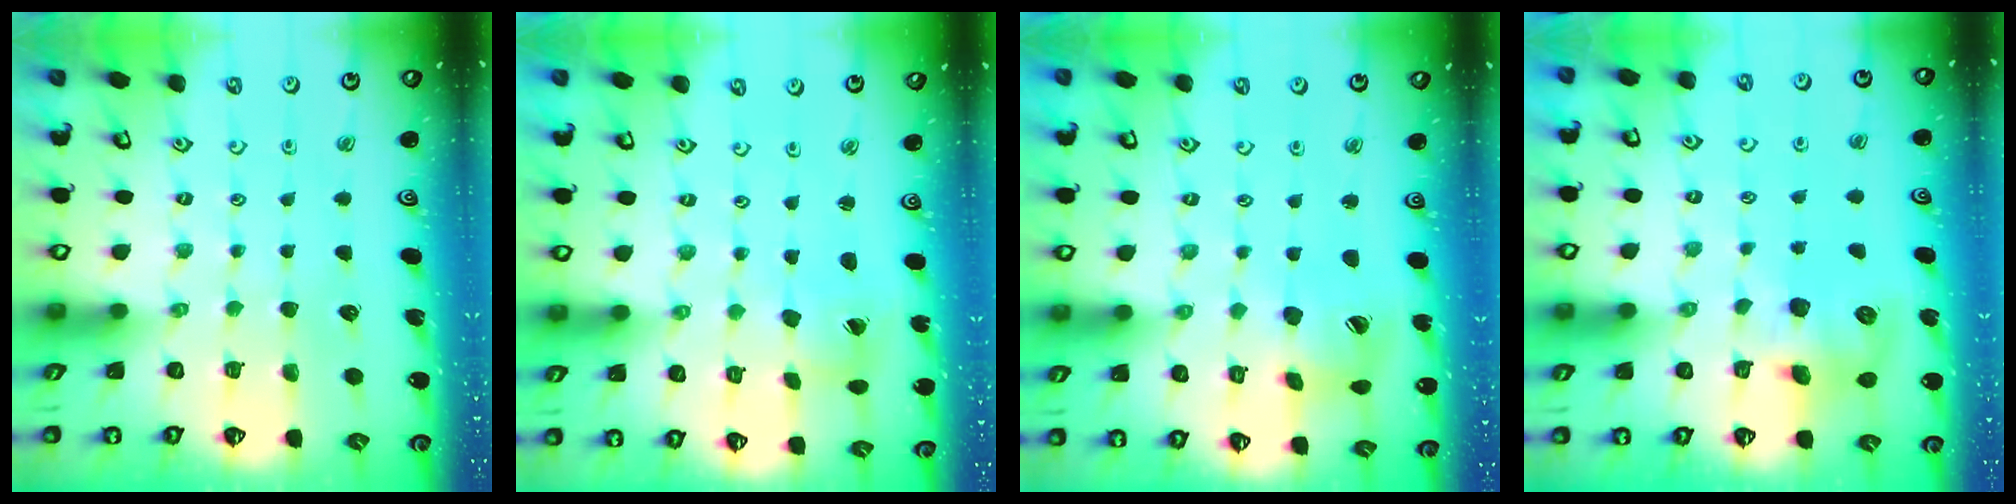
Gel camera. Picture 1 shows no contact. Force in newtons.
{"total": 1.7, "press": 1.6, "slide": 0.2}
{"total": 9.9, "press": 9.9, "slide": 1.3}
{"total": 10.7, "press": 10.7, "slide": 0.8}